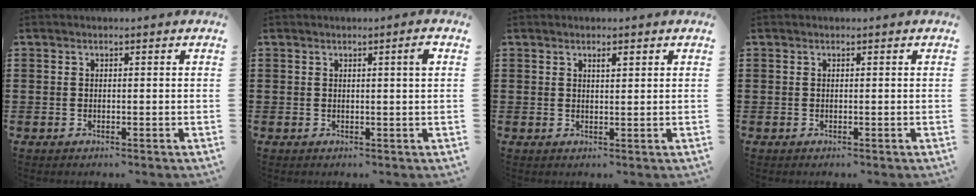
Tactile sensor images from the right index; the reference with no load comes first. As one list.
[{"total": 1.6, "force": [0.4, -0.3, 1.5], "torque": [-0.027, -0.003, 0.004]}, {"total": 1.2, "force": [0.5, 0.3, 1.0], "torque": [-0.019, 0.003, 0.007]}, {"total": 0.0}]